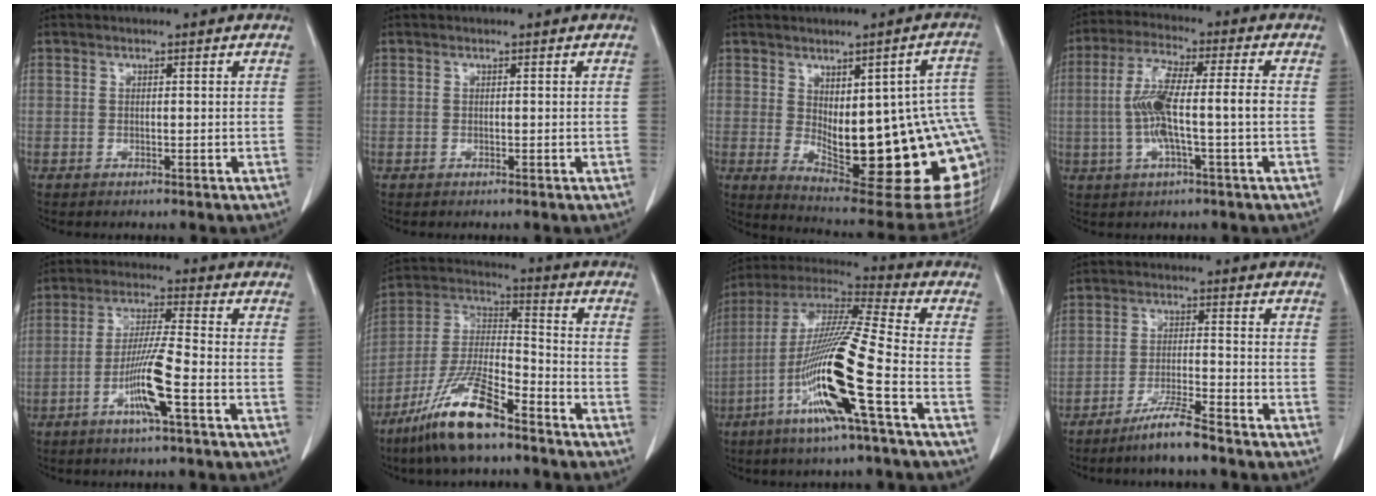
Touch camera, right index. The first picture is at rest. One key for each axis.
{"total": 0.0}
{"total": 24.0, "fx": -2.5, "fy": 6.4, "fz": 23.0, "tx": -0.225, "ty": -0.003, "tz": -0.010}
{"total": 10.1, "fx": -0.9, "fy": 1.0, "fz": 10.0, "tx": -0.197, "ty": 0.018, "tz": -0.020}
{"total": 8.4, "fx": -3.4, "fy": -0.4, "fz": 7.7, "tx": -0.148, "ty": -0.006, "tz": -0.067}
{"total": 14.0, "fx": -9.7, "fy": 2.5, "fz": 9.8, "tx": -0.208, "ty": -0.012, "tz": -0.183}
{"total": 17.9, "fx": -6.4, "fy": -0.6, "fz": 16.7, "tx": -0.334, "ty": -0.015, "tz": -0.129}
{"total": 6.0, "fx": -4.8, "fy": -0.5, "fz": 3.5, "tx": -0.064, "ty": -0.017, "tz": -0.095}